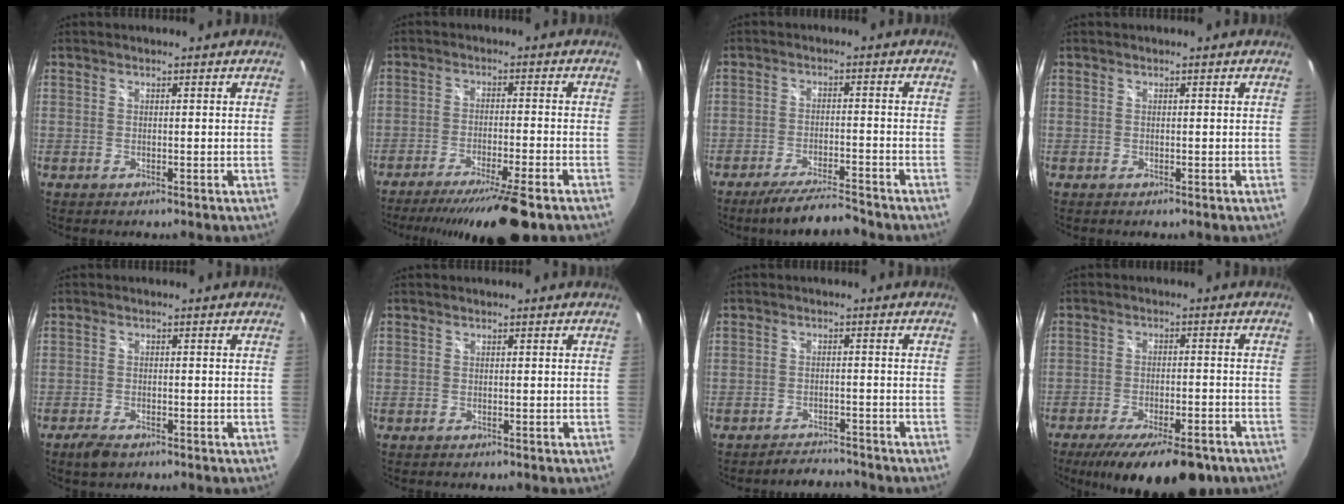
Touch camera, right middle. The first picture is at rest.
{"total": 14.7, "force": [-12.0, 0.8, 8.5], "torque": [-0.159, -0.024, -0.185]}
{"total": 8.5, "force": [-7.6, 0.4, 3.7], "torque": [-0.082, -0.007, -0.127]}
{"total": 0.0}
{"total": 3.6, "force": [-2.6, 1.4, 2.0], "torque": [-0.050, -0.010, -0.048]}
{"total": 0.0}
{"total": 4.4, "force": [-4.3, 0.8, 0.4], "torque": [-0.019, 0.003, -0.065]}
{"total": 16.8, "force": [-12.2, 5.4, 10.3], "torque": [-0.188, -0.039, -0.174]}